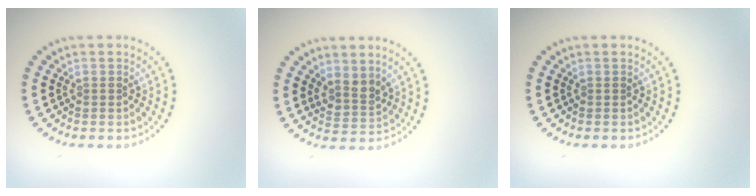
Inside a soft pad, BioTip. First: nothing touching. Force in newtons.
{"total": 2.3, "press": 1.9, "slide": 1.3}
{"total": 0.0}